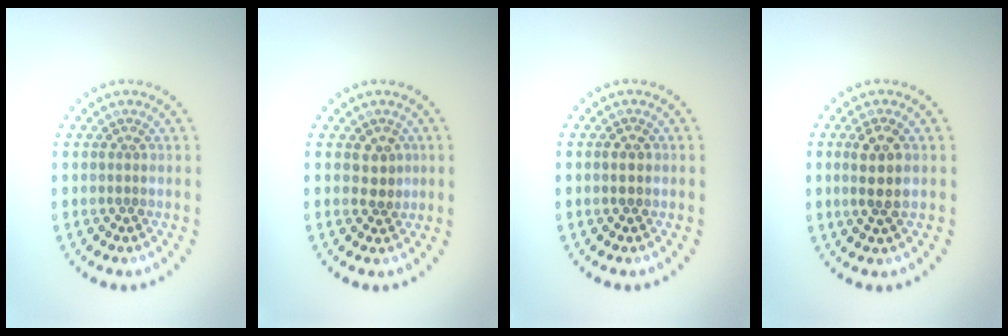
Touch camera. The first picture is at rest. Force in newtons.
{"total": 1.8, "press": 1.7, "slide": 0.8}
{"total": 1.4, "press": 1.4, "slide": 0.1}
{"total": 2.7, "press": 2.4, "slide": 1.1}